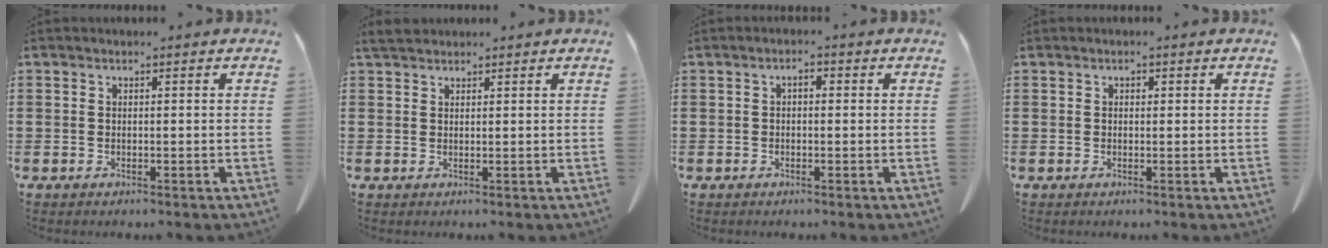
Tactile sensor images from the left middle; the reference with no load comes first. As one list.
[{"total": 2.2, "force": [1.8, 0.8, 0.8], "torque": [-0.023, 0.003, 0.037]}, {"total": 1.5, "force": [-0.3, 0.7, 1.3], "torque": [-0.029, 0.002, -0.007]}, {"total": 0.5, "force": [0.2, 0.4, 0.2], "torque": [-0.007, 0.001, 0.005]}]